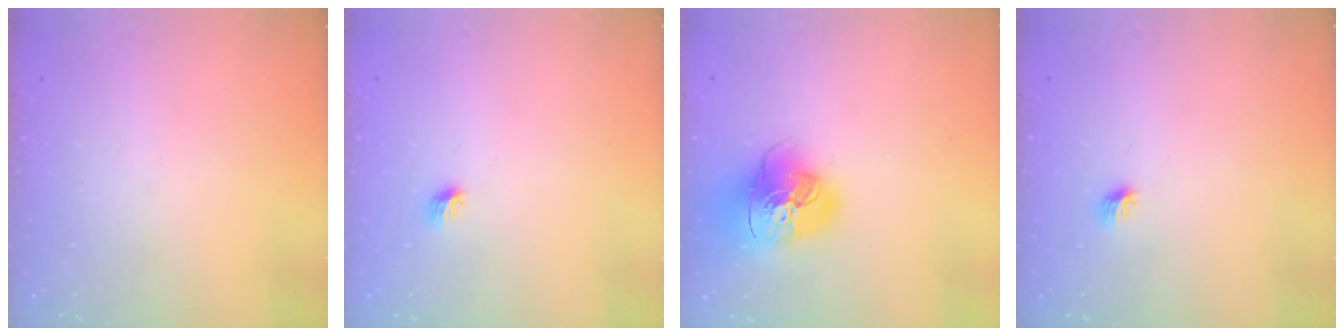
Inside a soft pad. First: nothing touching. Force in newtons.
{"total": 4.2, "press": 4.1, "slide": 1.0}
{"total": 18.0, "press": 17.8, "slide": 2.8}
{"total": 4.2, "press": 4.1, "slide": 1.0}